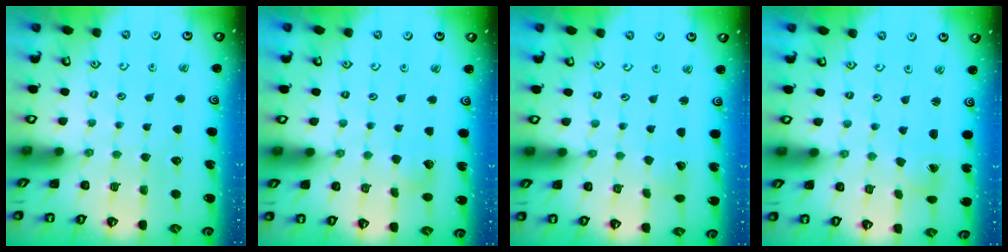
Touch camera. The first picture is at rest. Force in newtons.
{"total": 5.0, "press": 5.0, "slide": 0.6}
{"total": 1.4, "press": 1.4, "slide": 0.1}
{"total": 1.5, "press": 1.5, "slide": 0.1}